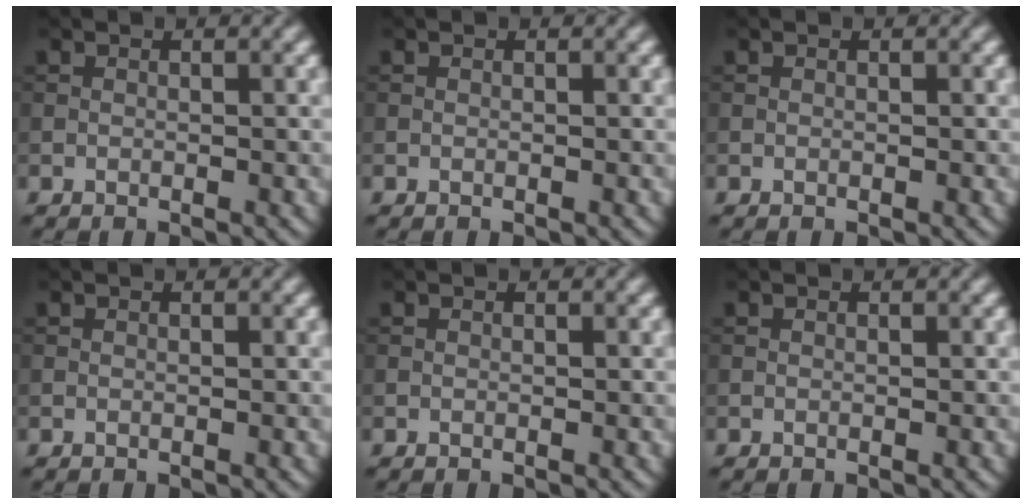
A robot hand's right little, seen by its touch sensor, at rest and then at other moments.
{"total": 0.0}
{"total": 0.0}
{"total": 0.0}
{"total": 0.0}
{"total": 0.0}